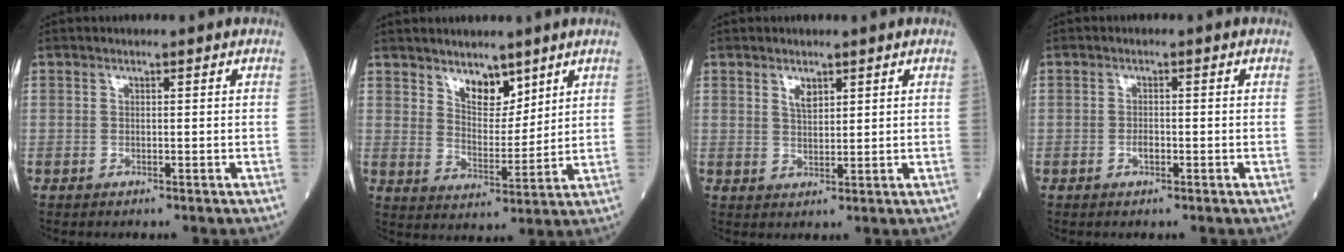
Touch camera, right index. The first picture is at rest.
{"total": 6.0, "force": [4.3, 2.9, 2.9], "torque": [-0.044, -0.011, 0.081]}
{"total": 2.3, "force": [1.4, 1.1, 1.4], "torque": [-0.026, -0.001, 0.030]}
{"total": 1.4, "force": [-0.5, 0.6, 1.1], "torque": [-0.022, 0.001, -0.009]}